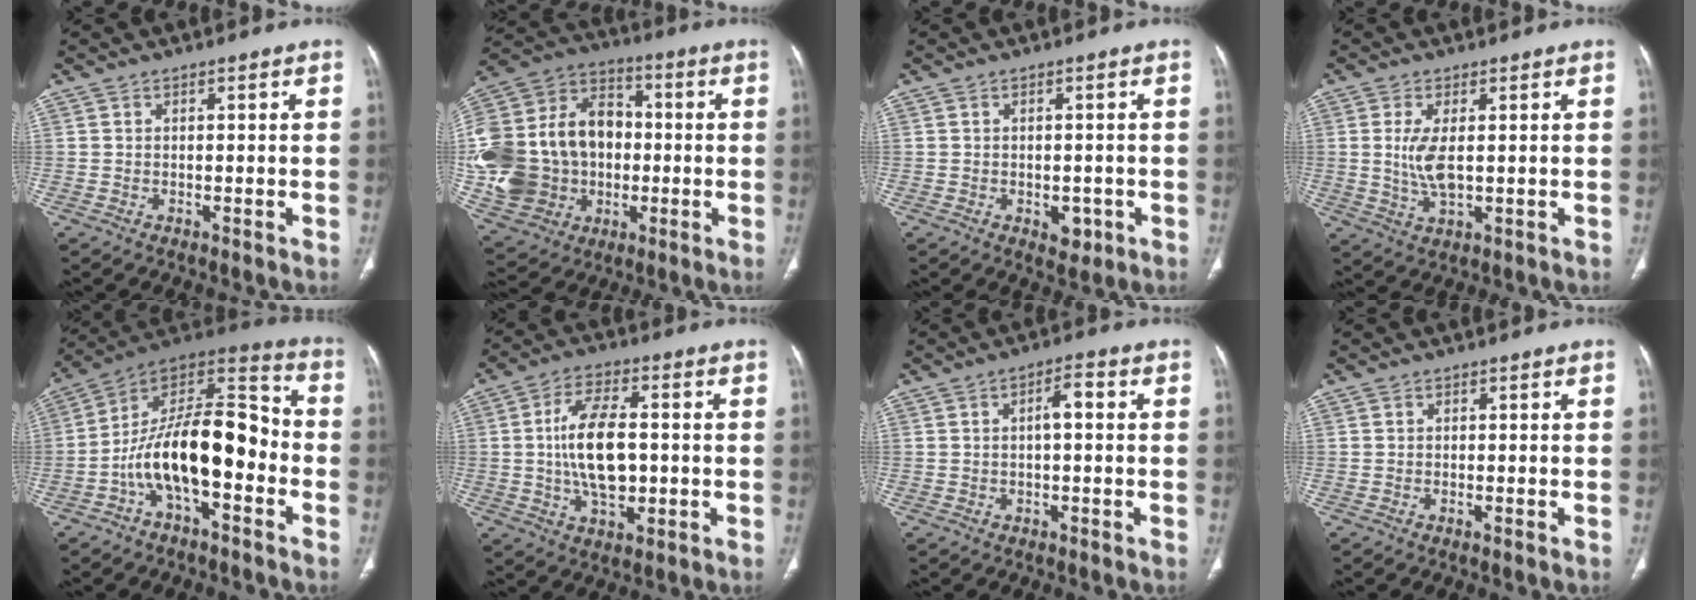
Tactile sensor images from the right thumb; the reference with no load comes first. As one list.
[{"total": 27.3, "force": [-2.0, 21.7, 16.5], "torque": [-0.339, 0.040, -0.018]}, {"total": 3.4, "force": [-1.1, 2.2, 2.3], "torque": [-0.016, 0.002, -0.007]}, {"total": 6.0, "force": [0.5, 2.5, 5.5], "torque": [-0.121, -0.010, 0.015]}, {"total": 19.7, "force": [-5.0, 9.1, 16.7], "torque": [-0.262, 0.074, -0.089]}, {"total": 12.8, "force": [-0.1, 6.4, 11.1], "torque": [-0.198, 0.005, 0.000]}, {"total": 3.3, "force": [0.1, 1.2, 3.0], "torque": [-0.043, 0.014, -0.002]}, {"total": 0.7, "force": [-0.3, 0.1, 0.6], "torque": [-0.014, -0.001, -0.003]}]